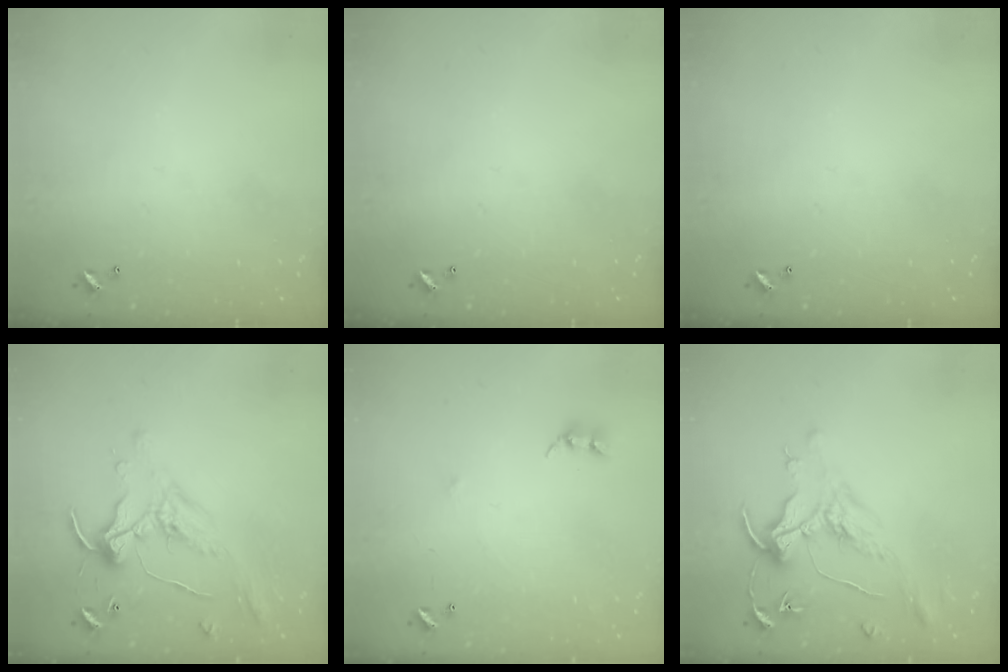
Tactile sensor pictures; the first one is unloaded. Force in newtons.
{"total": 0.0}
{"total": 0.0}
{"total": 0.7, "press": 0.5, "slide": 0.4}
{"total": 4.4, "press": 4.4, "slide": 0.3}
{"total": 1.6, "press": 1.4, "slide": 0.7}